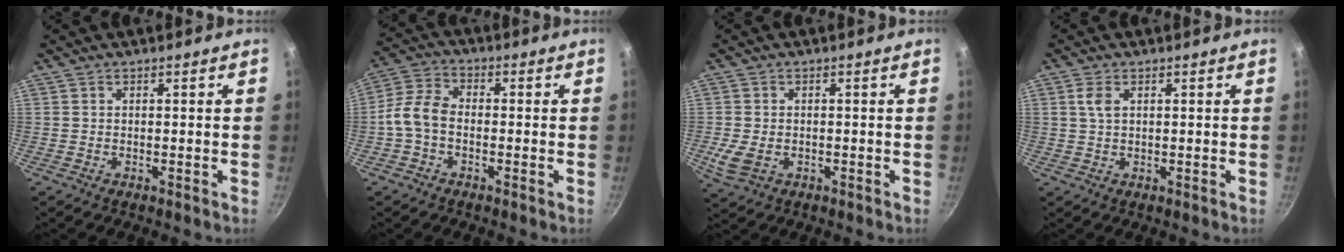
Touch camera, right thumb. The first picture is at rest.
{"total": 6.8, "force": [-1.6, 4.5, 4.8], "torque": [-0.099, 0.033, -0.047]}
{"total": 4.9, "force": [-1.1, 3.5, 3.3], "torque": [-0.071, -0.006, -0.016]}
{"total": 2.8, "force": [0.9, 1.6, 2.1], "torque": [-0.041, -0.002, 0.017]}